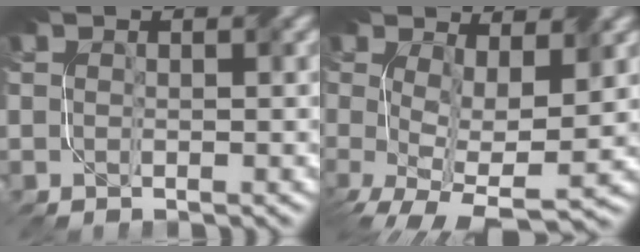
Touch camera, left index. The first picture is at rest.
{"total": 8.1, "force": [0.2, 3.9, 7.2], "torque": [-0.144, -0.023, 0.010]}